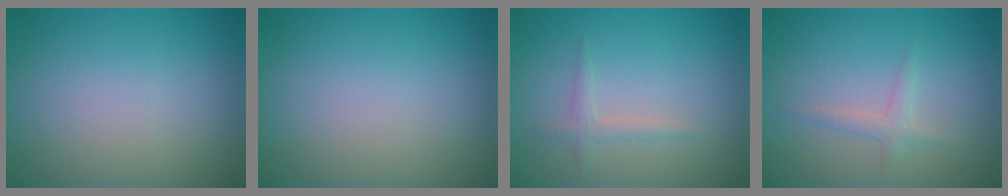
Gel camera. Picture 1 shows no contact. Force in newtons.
{"total": 0.0}
{"total": 1.3, "press": 1.3, "slide": 0.0}
{"total": 1.3, "press": 1.3, "slide": 0.0}